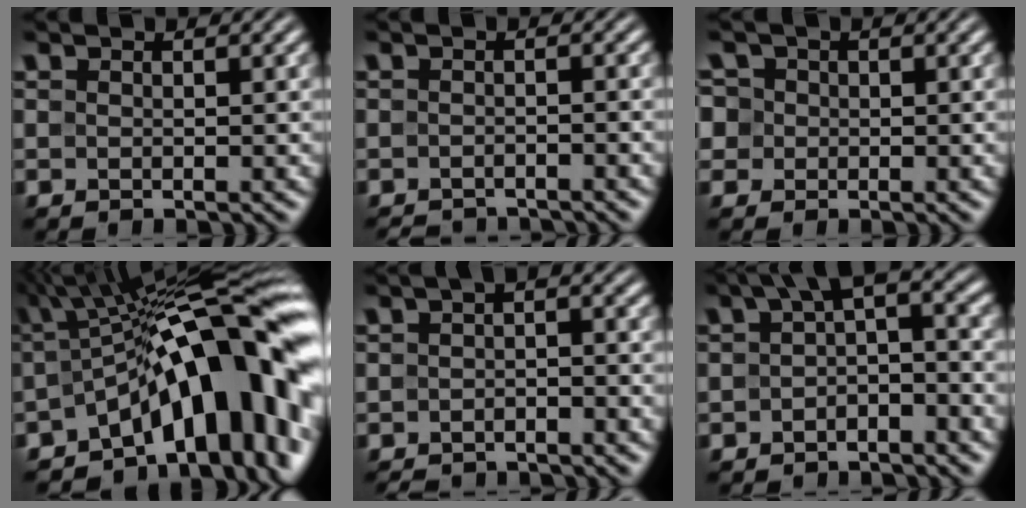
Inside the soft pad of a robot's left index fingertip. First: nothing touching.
{"total": 3.3, "force": [-3.1, 0.4, 0.8], "torque": [-0.011, -0.010, -0.050]}
{"total": 4.2, "force": [1.2, 3.7, 1.7], "torque": [-0.030, 0.030, -0.004]}
{"total": 15.9, "force": [-3.2, 6.4, 14.2], "torque": [-0.152, 0.037, -0.061]}
{"total": 3.1, "force": [-2.1, 1.2, 1.9], "torque": [-0.027, 0.003, -0.040]}
{"total": 4.9, "force": [-0.1, 2.4, 4.2], "torque": [-0.048, 0.016, -0.015]}